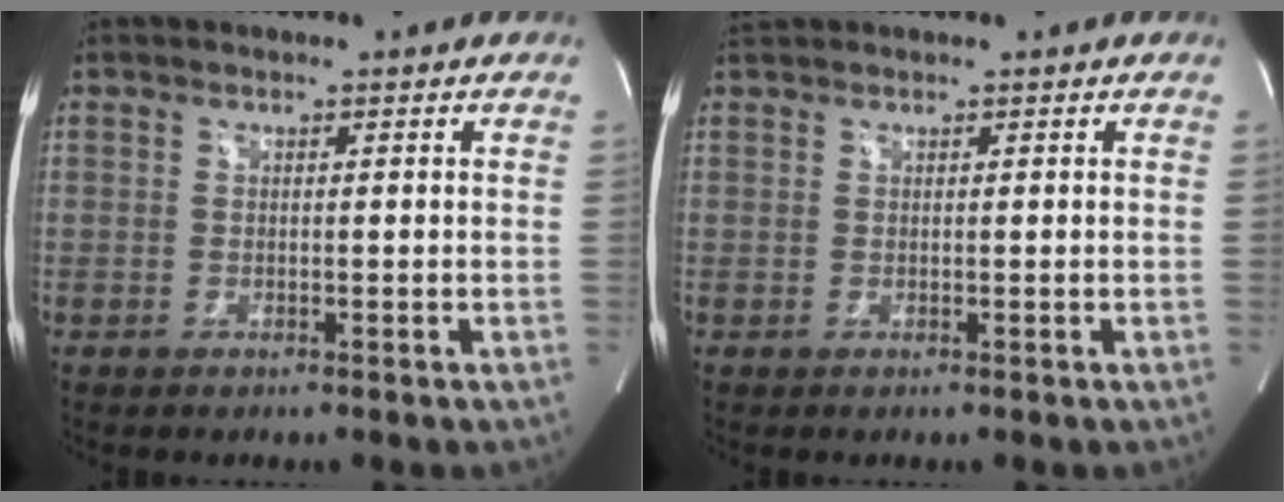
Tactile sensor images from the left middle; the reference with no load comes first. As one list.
[{"total": 0.9, "force": [0.9, -0.1, 0.1], "torque": [-0.009, 0.018, 0.024]}]